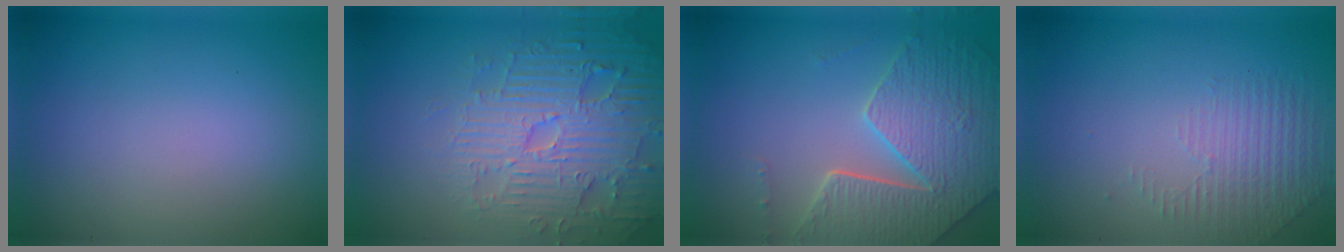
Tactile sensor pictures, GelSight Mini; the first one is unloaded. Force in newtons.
{"total": 5.4, "press": 5.3, "slide": 1.3}
{"total": 7.0, "press": 5.4, "slide": 4.5}
{"total": 1.5, "press": 0.9, "slide": 1.2}